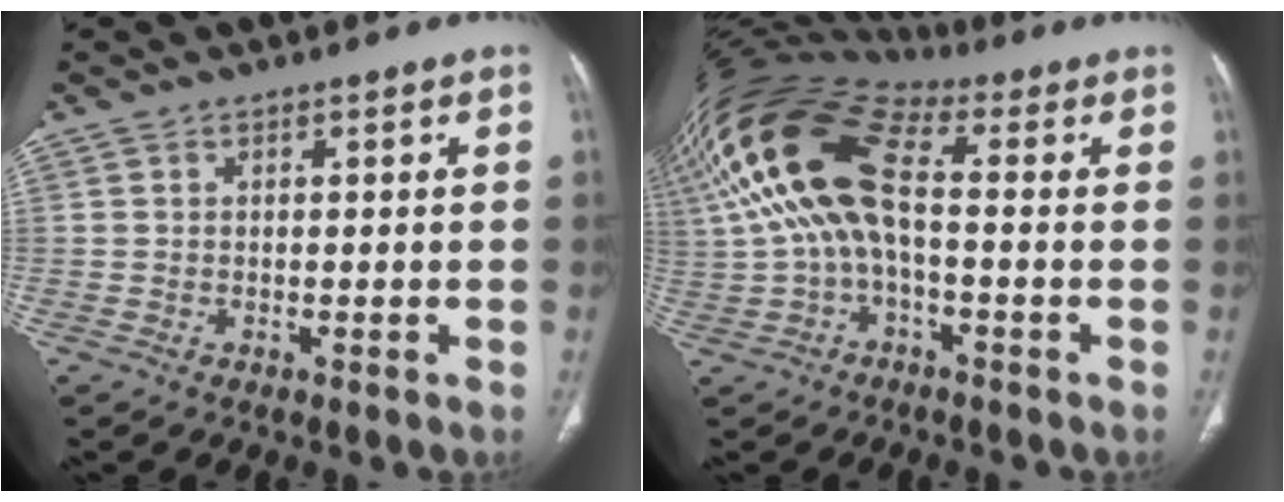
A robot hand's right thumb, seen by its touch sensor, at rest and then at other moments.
{"total": 18.2, "force": [1.3, 8.9, 15.8], "torque": [-0.334, 0.042, 0.018]}